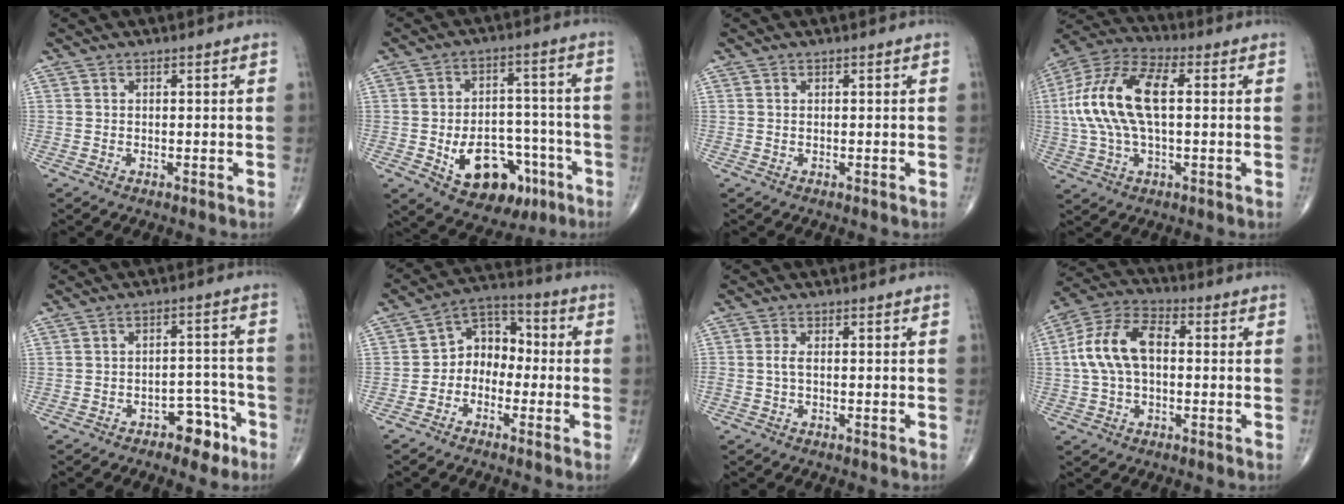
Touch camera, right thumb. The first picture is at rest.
{"total": 15.6, "force": [-6.2, 10.1, 10.1], "torque": [-0.113, 0.042, -0.079]}
{"total": 0.0}
{"total": 17.3, "force": [1.6, 8.1, 15.2], "torque": [-0.321, 0.029, 0.025]}
{"total": 6.6, "force": [-4.1, 3.7, 3.6], "torque": [-0.024, 0.045, -0.057]}
{"total": 8.0, "force": [-1.7, 6.2, 4.8], "torque": [-0.038, 0.041, -0.050]}
{"total": 1.5, "force": [-0.2, 0.5, 1.4], "torque": [-0.033, 0.000, -0.004]}
{"total": 12.1, "force": [0.6, 7.2, 9.8], "torque": [-0.193, 0.034, 0.002]}